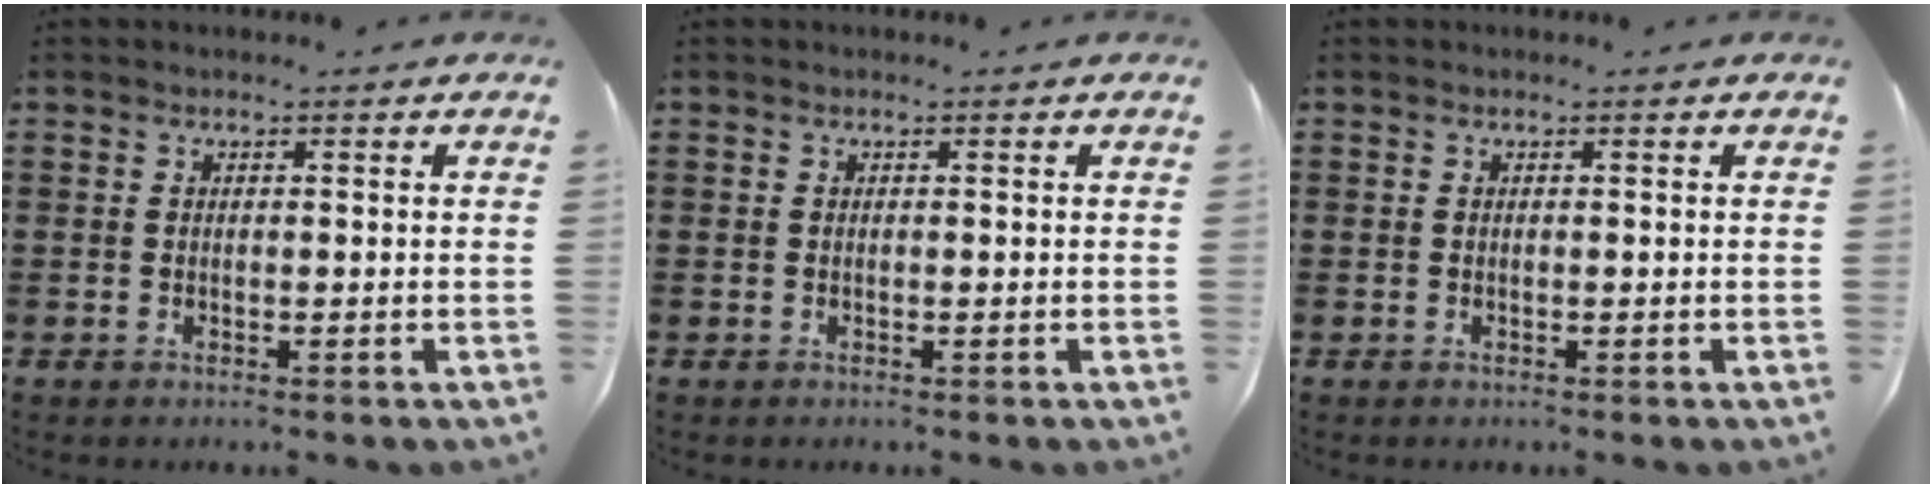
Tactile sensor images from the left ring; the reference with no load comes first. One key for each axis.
{"total": 0.0}
{"total": 0.0}